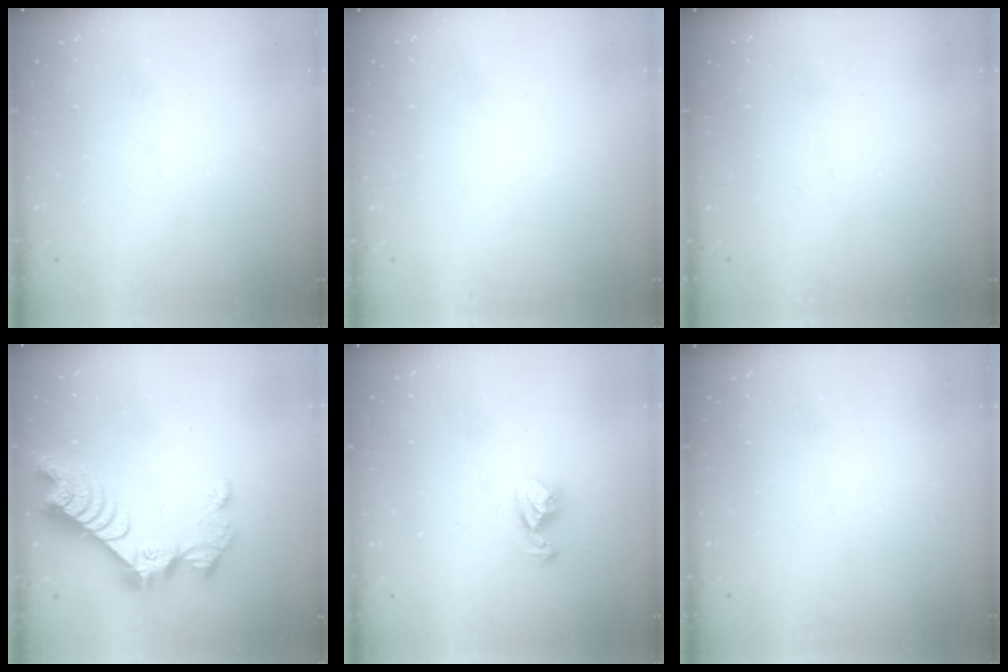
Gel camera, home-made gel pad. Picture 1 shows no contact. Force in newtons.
{"total": 0.7, "press": 0.7, "slide": 0.1}
{"total": 0.0}
{"total": 11.1, "press": 11.0, "slide": 1.0}
{"total": 8.2, "press": 8.2, "slide": 0.8}
{"total": 0.0}